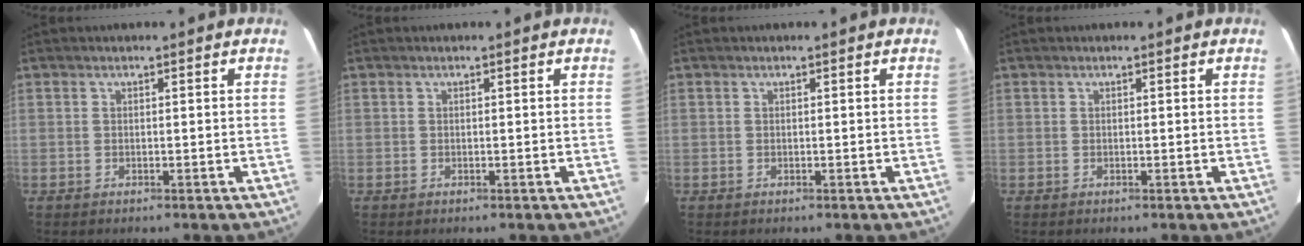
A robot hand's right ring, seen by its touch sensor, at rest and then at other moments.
{"total": 0.0}
{"total": 0.0}
{"total": 0.0}